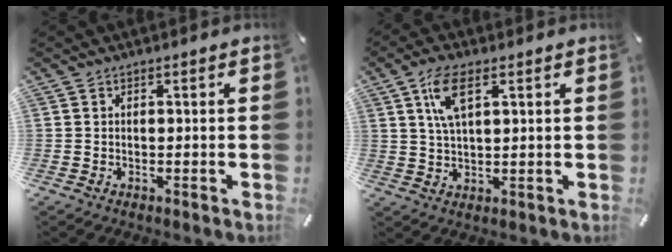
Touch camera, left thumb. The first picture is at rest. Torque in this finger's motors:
{"motor_torque": [1.20, 1.46, 0.80, -1.01, 0.34]}